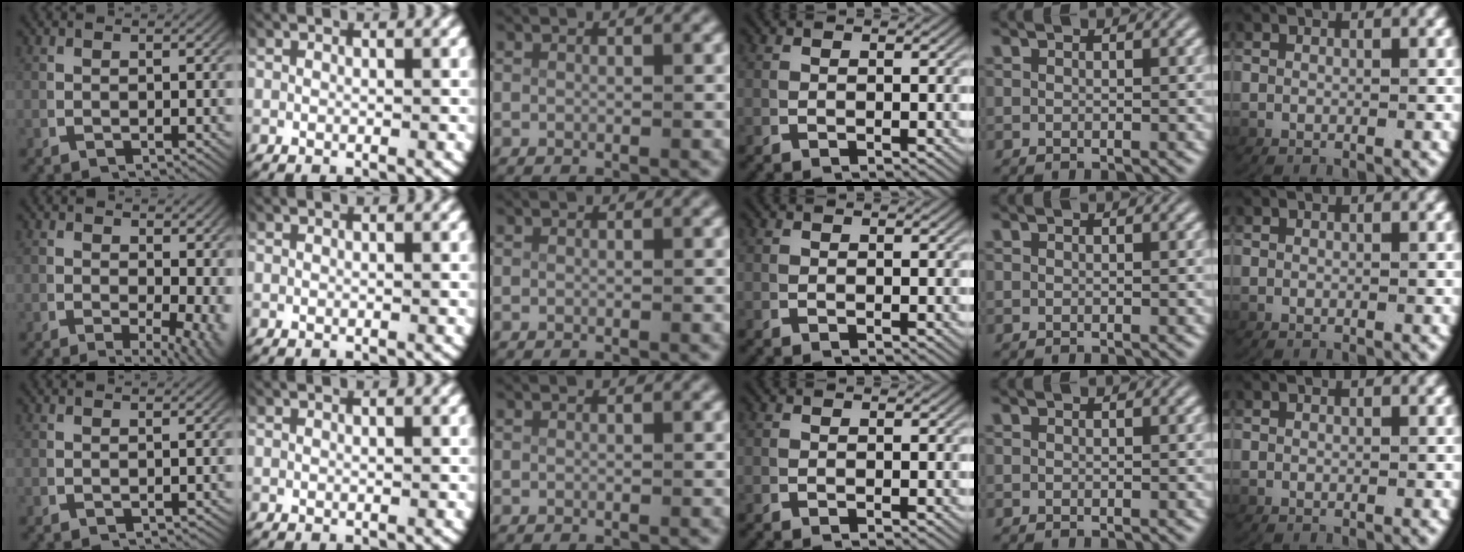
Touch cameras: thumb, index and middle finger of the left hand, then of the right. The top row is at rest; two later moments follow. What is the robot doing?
{"motion": "lift_and_place", "object": "map"}